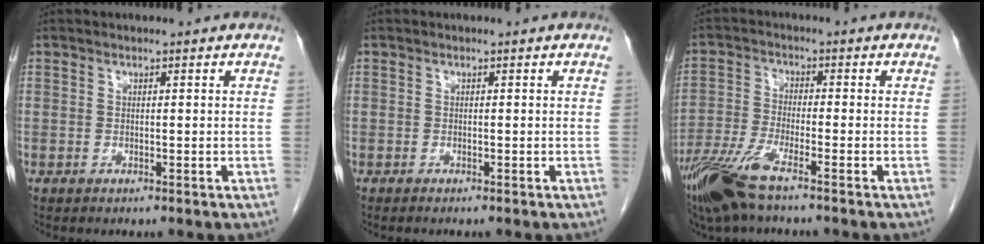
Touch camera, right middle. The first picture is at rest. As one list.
[{"total": 0.6, "force": [-0.5, 0.1, 0.4], "torque": [-0.008, -0.001, -0.005]}, {"total": 8.5, "force": [-5.9, 1.0, 6.0], "torque": [-0.131, -0.022, -0.119]}]